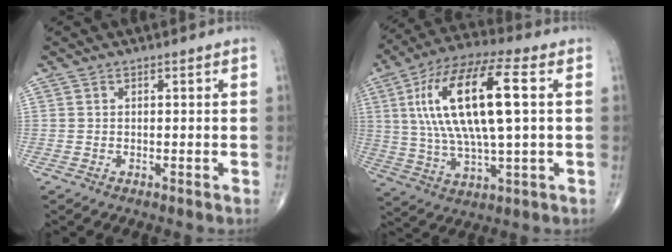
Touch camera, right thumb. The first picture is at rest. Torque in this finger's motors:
{"motor_torque": [-0.80, 3.46, 1.74, 1.04, 0.66]}